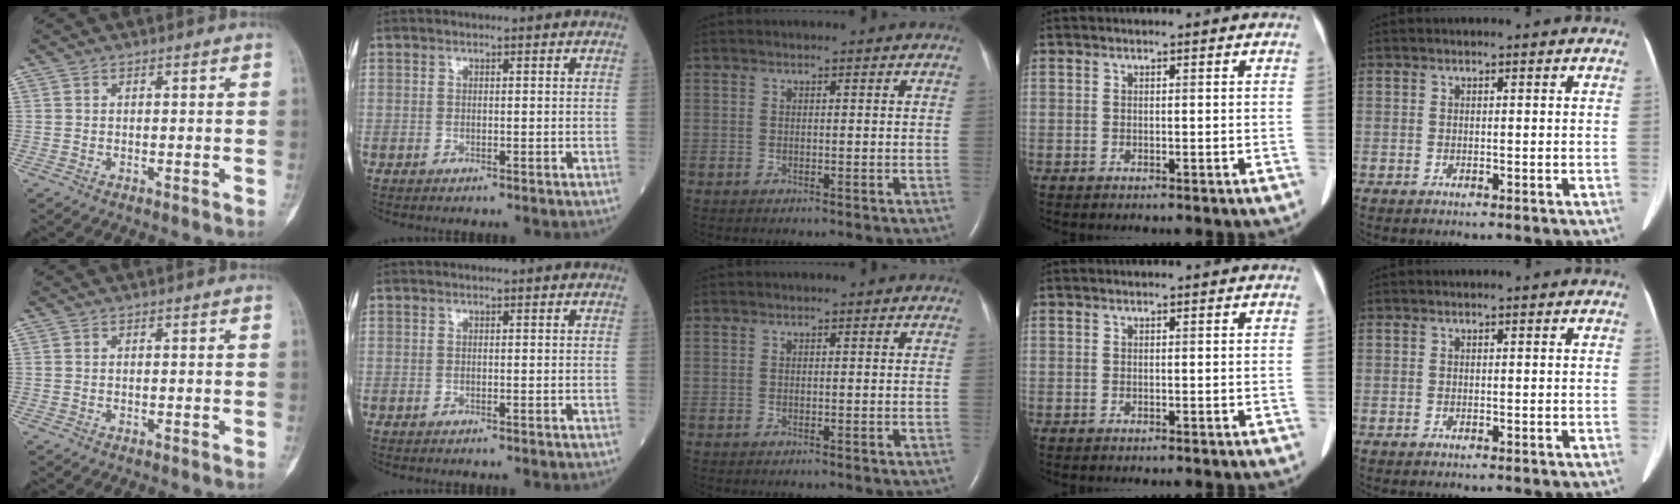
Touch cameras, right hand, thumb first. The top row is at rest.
{}